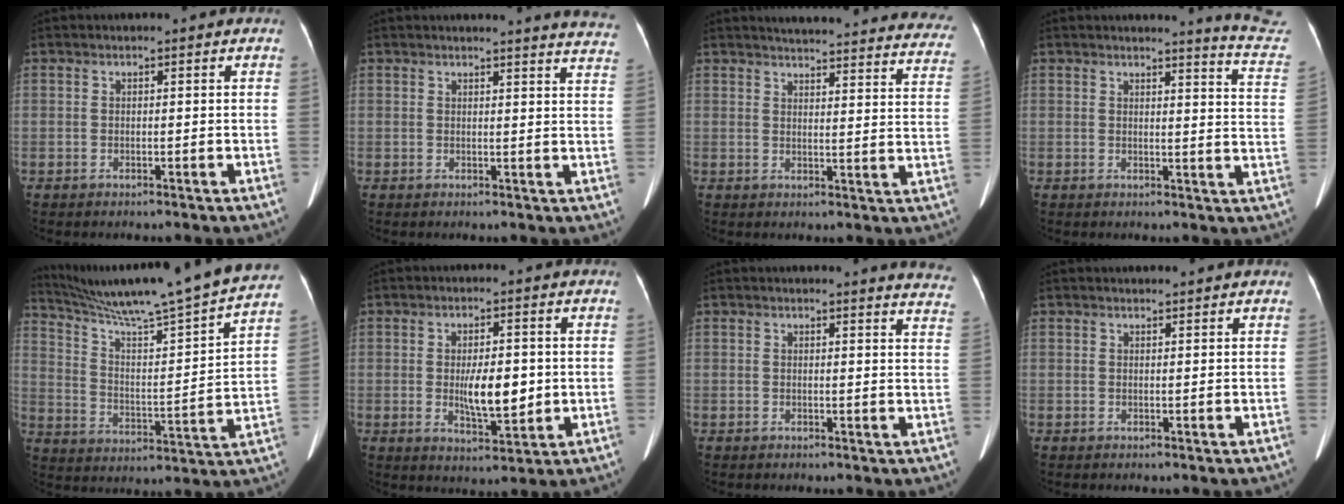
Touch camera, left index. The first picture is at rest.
{"total": 12.2, "force": [11.9, 0.1, 2.6], "torque": [-0.013, -0.073, 0.099]}
{"total": 28.3, "force": [26.8, 3.5, 8.1], "torque": [-0.105, -0.090, 0.292]}
{"total": 10.0, "force": [9.9, -1.4, 0.6], "torque": [-0.007, -0.110, 0.084]}
{"total": 24.6, "force": [21.3, -0.8, 12.4], "torque": [-0.206, -0.030, 0.313]}
{"total": 6.9, "force": [-0.1, 2.5, 6.4], "torque": [-0.109, -0.010, 0.003]}
{"total": 9.0, "force": [8.9, 0.2, 1.6], "torque": [0.005, -0.064, 0.060]}
{"total": 1.3, "force": [1.3, -0.1, 0.2], "torque": [-0.005, 0.011, 0.025]}